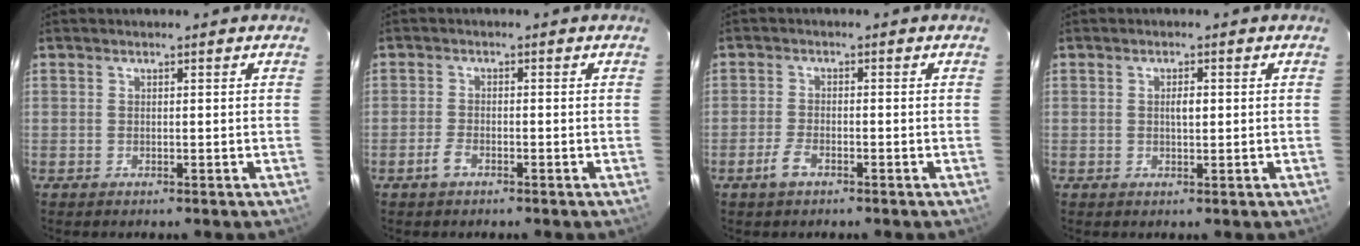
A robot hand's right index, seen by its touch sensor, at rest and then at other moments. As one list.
[{"total": 1.8, "force": [-1.1, 0.7, 1.3], "torque": [-0.032, -0.001, -0.020]}, {"total": 2.7, "force": [-1.7, 0.9, 1.9], "torque": [-0.045, -0.001, -0.031]}, {"total": 1.7, "force": [0.2, 0.6, 1.6], "torque": [-0.030, 0.002, 0.004]}]